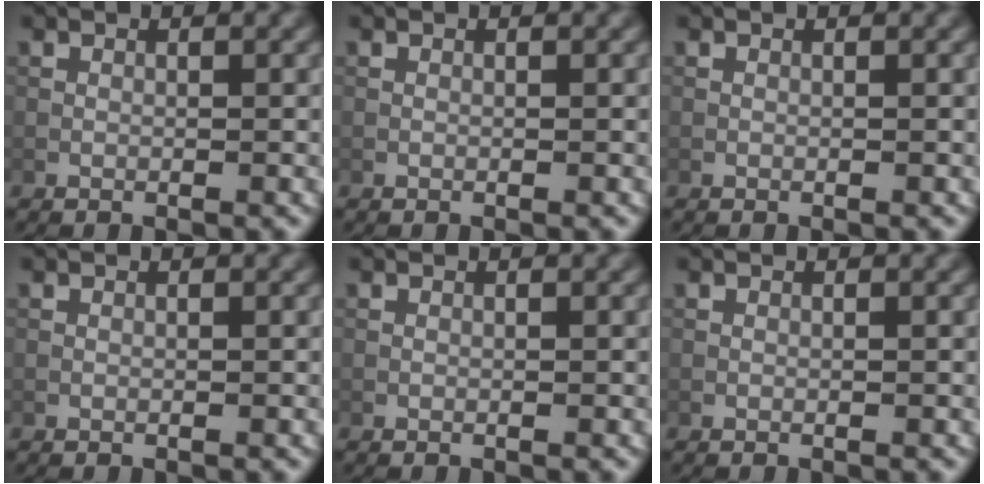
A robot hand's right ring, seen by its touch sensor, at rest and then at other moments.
{"total": 0.0}
{"total": 0.0}
{"total": 0.0}
{"total": 0.0}
{"total": 0.0}